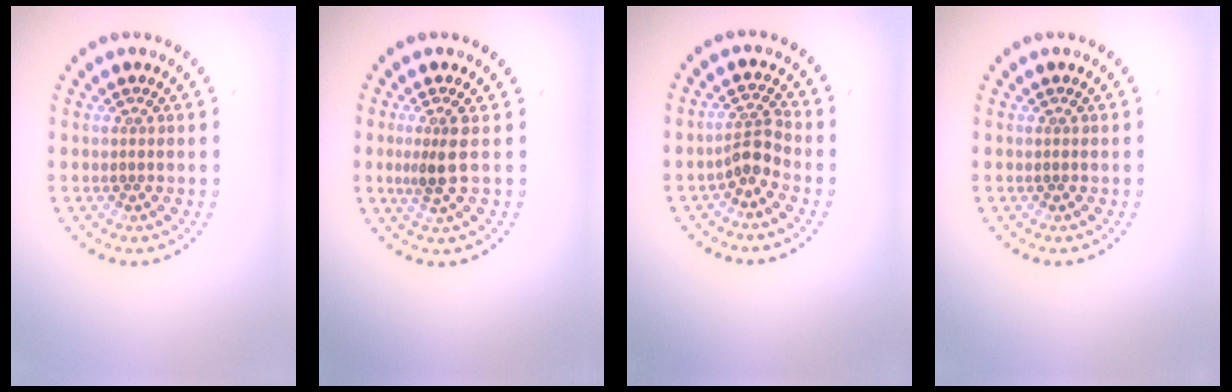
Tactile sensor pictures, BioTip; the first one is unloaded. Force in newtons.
{"total": 2.4, "press": 1.8, "slide": 1.5}
{"total": 2.3, "press": 1.8, "slide": 1.5}
{"total": 0.0}